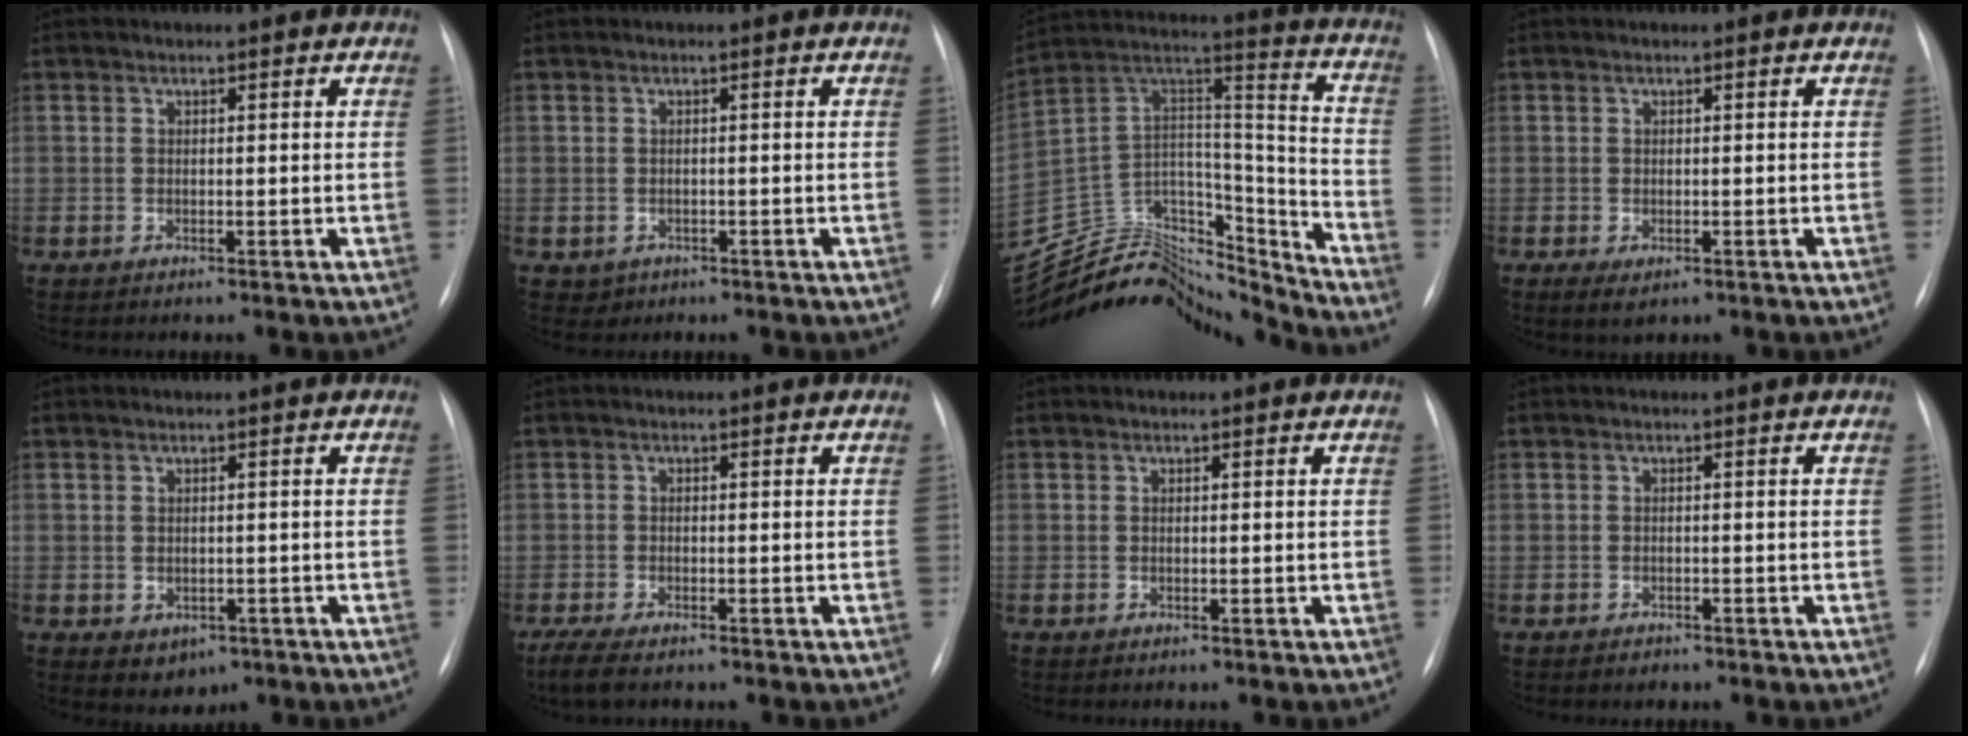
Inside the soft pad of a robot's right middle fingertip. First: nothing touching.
{"total": 1.6, "force": [-0.7, 1.5, 0.2], "torque": [-0.001, 0.005, -0.004]}
{"total": 24.4, "force": [-23.3, 5.5, 4.7], "torque": [-0.113, 0.059, -0.378]}
{"total": 2.4, "force": [-1.0, 1.3, 1.8], "torque": [-0.027, -0.004, -0.005]}
{"total": 3.3, "force": [-1.1, 2.6, 1.7], "torque": [-0.018, -0.001, 0.002]}
{"total": 4.2, "force": [-3.1, 1.1, 2.6], "torque": [-0.056, -0.014, -0.047]}
{"total": 0.0}
{"total": 1.0, "force": [-0.8, 0.6, 0.3], "torque": [-0.006, 0.001, -0.009]}